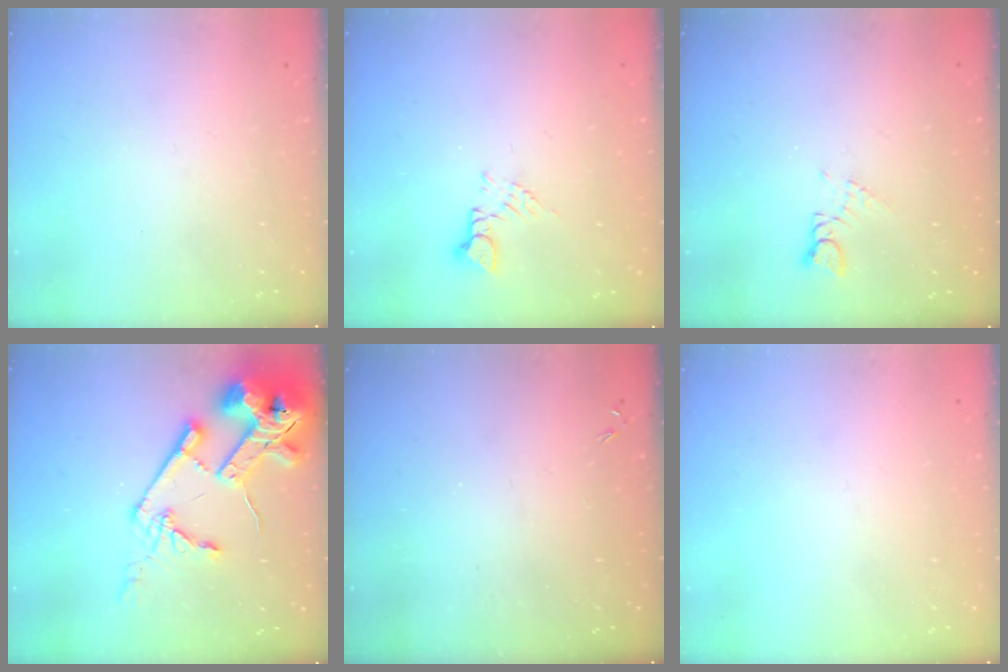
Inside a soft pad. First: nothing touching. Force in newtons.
{"total": 3.2, "press": 3.2, "slide": 0.4}
{"total": 1.4, "press": 1.4, "slide": 0.2}
{"total": 20.9, "press": 20.8, "slide": 2.5}
{"total": 0.0}
{"total": 0.0}